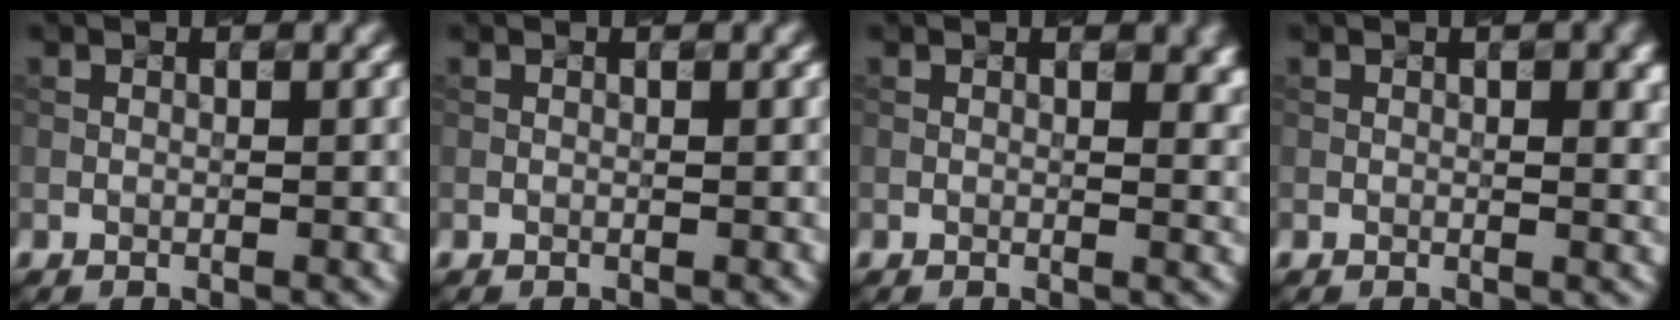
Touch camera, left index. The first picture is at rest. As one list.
[{"total": 0.0}, {"total": 3.1, "force": [1.3, 1.5, 2.3], "torque": [-0.014, 0.006, 0.015]}, {"total": 2.6, "force": [0.6, 1.0, 2.3], "torque": [-0.020, 0.005, 0.013]}]